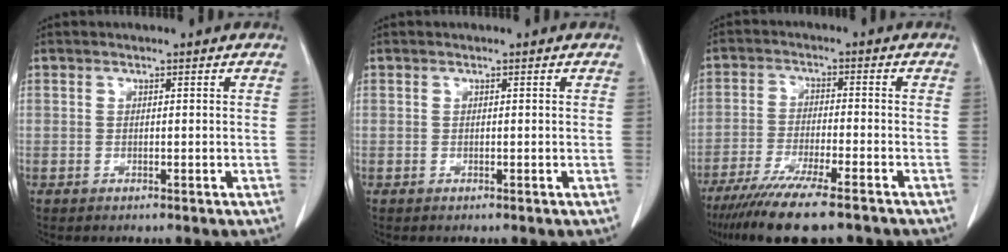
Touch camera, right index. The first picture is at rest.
{"total": 0.0}
{"total": 13.8, "force": [-10.8, 1.4, 8.5], "torque": [-0.146, -0.037, -0.176]}